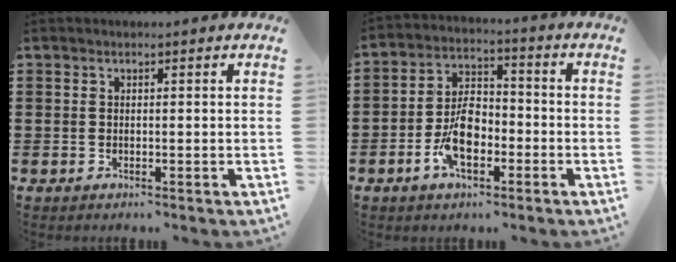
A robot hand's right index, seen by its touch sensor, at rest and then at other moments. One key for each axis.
{"total": 7.9, "fx": -2.7, "fy": 4.4, "fz": 5.9, "tx": -0.126, "ty": 0.010, "tz": -0.053}